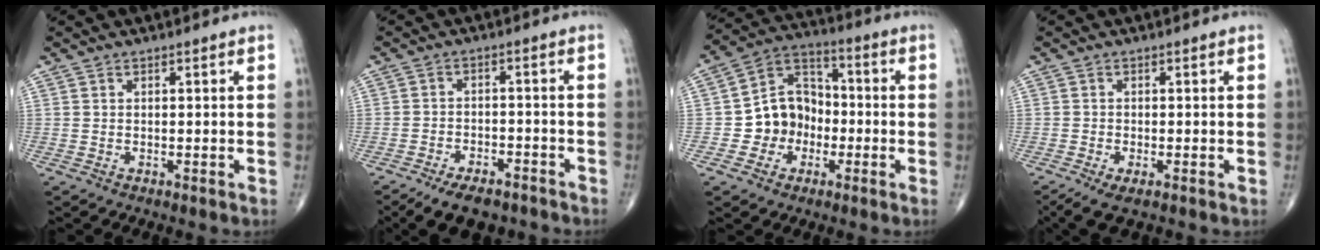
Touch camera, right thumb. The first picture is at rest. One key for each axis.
{"total": 9.1, "fx": -6.9, "fy": 4.2, "fz": 4.2, "tx": -0.049, "ty": 0.038, "tz": -0.109}
{"total": 11.0, "fx": -2.5, "fy": 9.4, "fz": 5.1, "tx": -0.040, "ty": 0.043, "tz": -0.054}
{"total": 3.8, "fx": -2.2, "fy": 1.2, "fz": 2.8, "tx": -0.061, "ty": -0.007, "tz": -0.039}